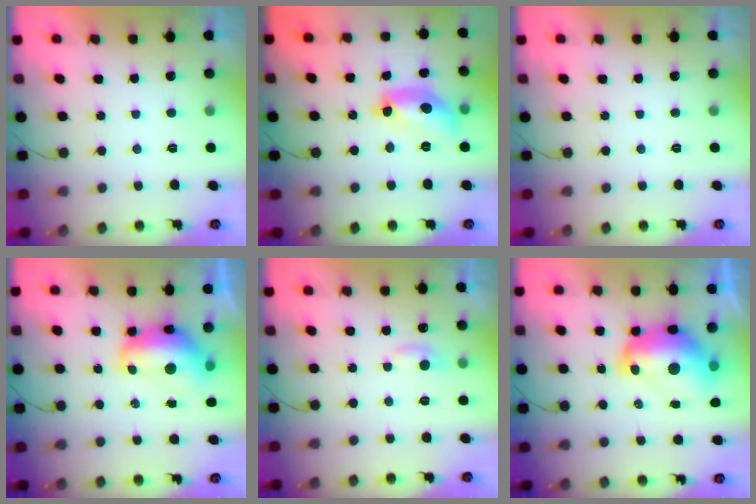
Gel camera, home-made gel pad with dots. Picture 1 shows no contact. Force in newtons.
{"total": 15.7, "press": 15.7, "slide": 0.7}
{"total": 0.0}
{"total": 12.5, "press": 12.5, "slide": 1.2}
{"total": 4.6, "press": 4.5, "slide": 0.6}
{"total": 14.1, "press": 14.0, "slide": 1.4}